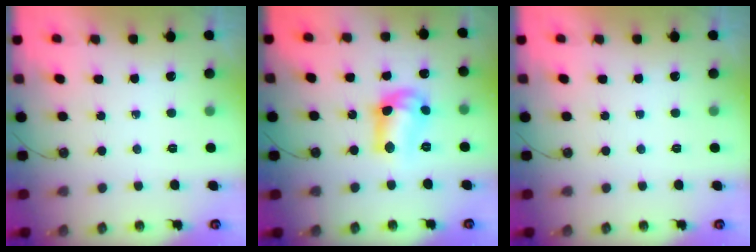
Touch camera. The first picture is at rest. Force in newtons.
{"total": 11.7, "press": 11.7, "slide": 0.8}
{"total": 0.0}